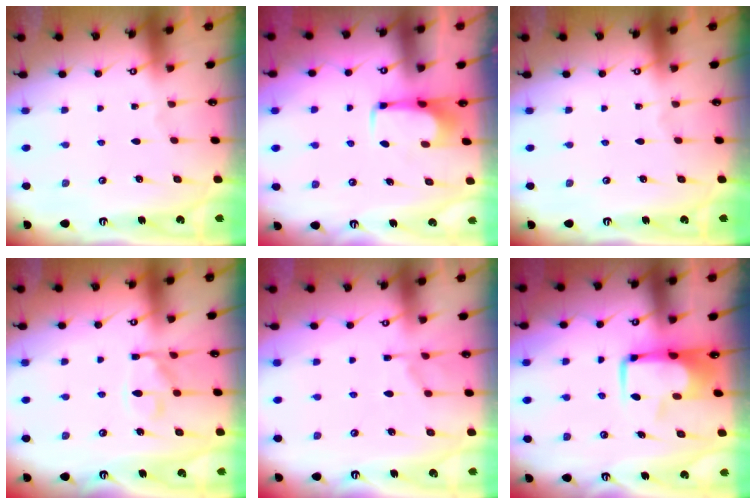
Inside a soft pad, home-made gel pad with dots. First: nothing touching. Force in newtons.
{"total": 1.6, "press": 1.5, "slide": 0.4}
{"total": 0.0}
{"total": 12.4, "press": 12.4, "slide": 1.2}
{"total": 1.7, "press": 0.7, "slide": 1.5}
{"total": 6.5, "press": 6.4, "slide": 1.2}